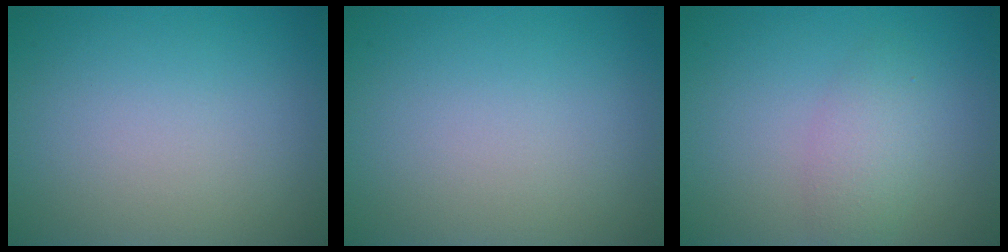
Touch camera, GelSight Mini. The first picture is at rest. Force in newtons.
{"total": 0.0}
{"total": 2.4, "press": 2.4, "slide": 0.1}